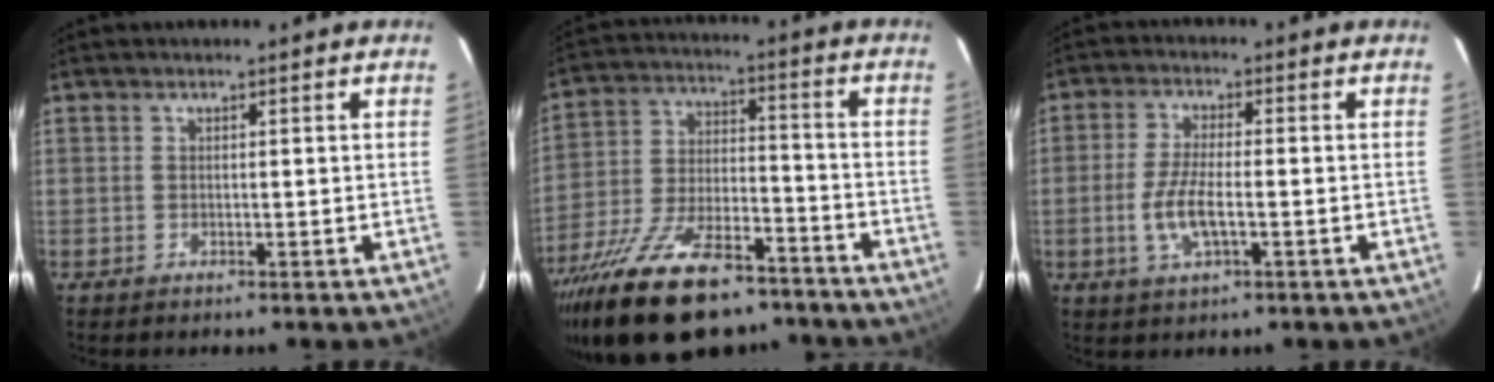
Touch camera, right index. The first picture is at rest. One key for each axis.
{"total": 24.7, "fx": -17.9, "fy": 10.1, "fz": 13.7, "tx": -0.268, "ty": -0.022, "tz": -0.277}
{"total": 7.0, "fx": -1.9, "fy": 2.3, "fz": 6.4, "tx": -0.134, "ty": -0.002, "tz": -0.038}